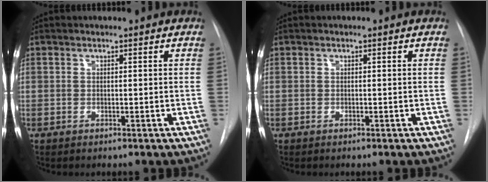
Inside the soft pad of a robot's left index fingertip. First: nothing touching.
{"total": 0.0}